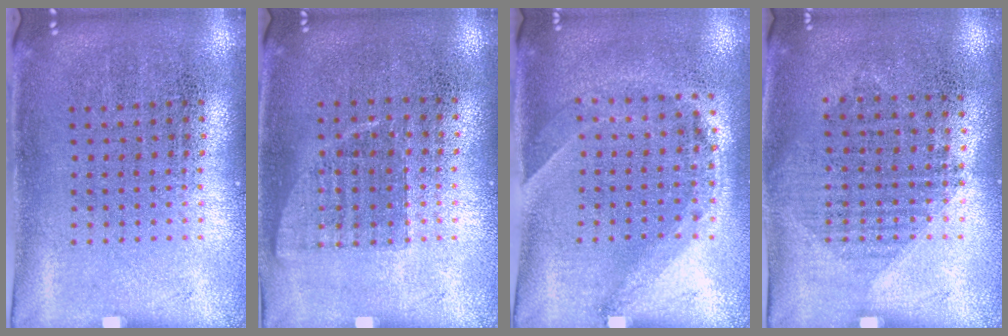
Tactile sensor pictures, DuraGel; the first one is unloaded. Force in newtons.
{"total": 0.7, "press": 0.7, "slide": 0.3}
{"total": 1.4, "press": 1.1, "slide": 0.9}
{"total": 0.9, "press": 0.9, "slide": 0.4}